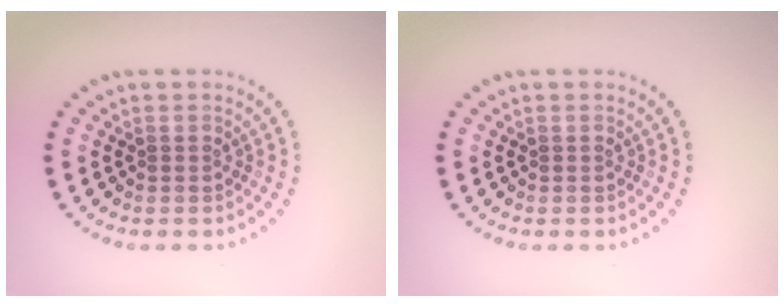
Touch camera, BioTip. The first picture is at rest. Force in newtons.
{"total": 0.0}